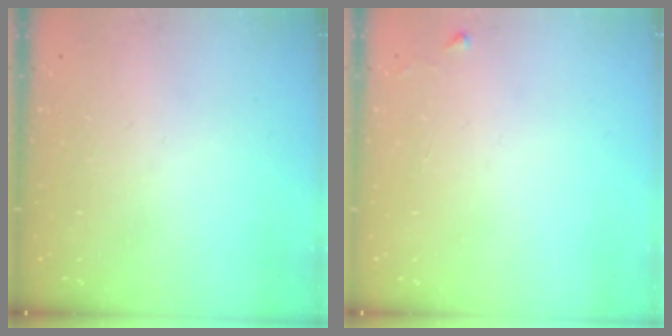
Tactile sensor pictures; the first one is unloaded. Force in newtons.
{"total": 3.5, "press": 3.4, "slide": 0.5}